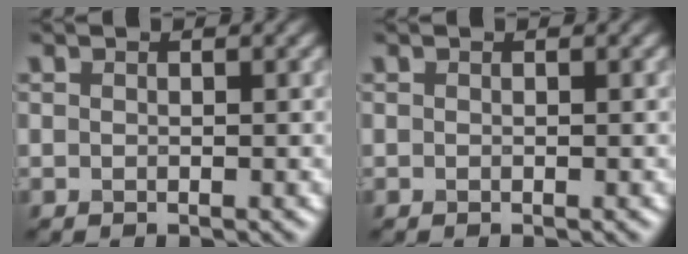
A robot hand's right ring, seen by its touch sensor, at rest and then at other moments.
{"total": 0.0}